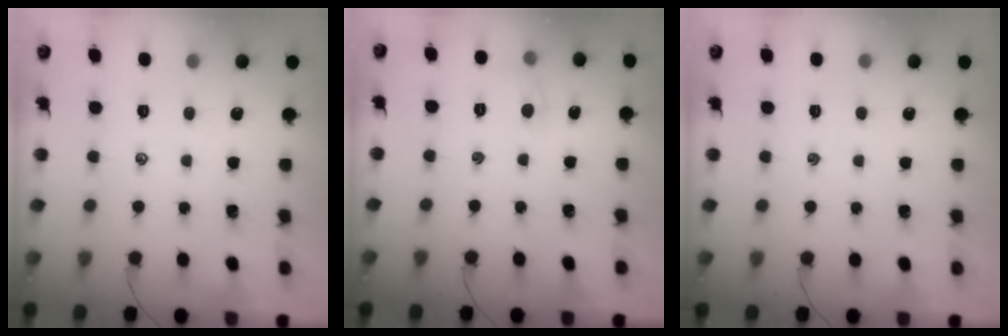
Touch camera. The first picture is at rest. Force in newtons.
{"total": 4.8, "press": 4.5, "slide": 1.6}
{"total": 0.0}